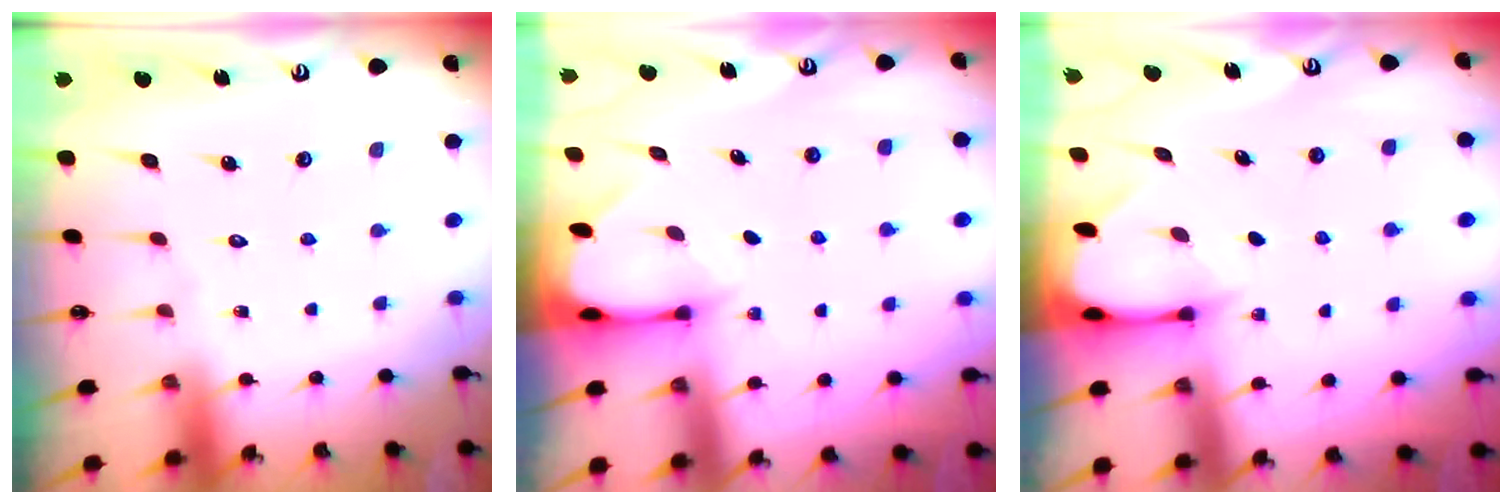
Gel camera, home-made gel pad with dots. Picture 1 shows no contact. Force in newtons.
{"total": 2.0, "press": 2.0, "slide": 0.1}
{"total": 2.6, "press": 2.6, "slide": 0.3}